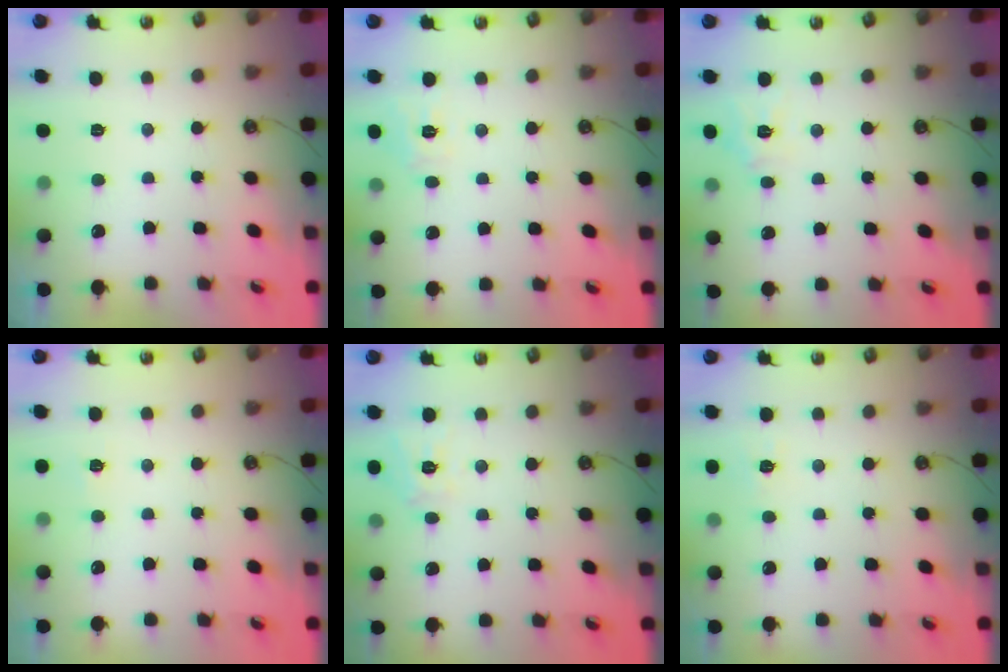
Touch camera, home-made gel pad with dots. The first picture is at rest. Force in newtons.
{"total": 5.8, "press": 5.8, "slide": 0.5}
{"total": 6.3, "press": 6.2, "slide": 0.5}
{"total": 3.4, "press": 3.4, "slide": 0.4}
{"total": 9.5, "press": 9.4, "slide": 0.9}
{"total": 5.5, "press": 5.5, "slide": 0.6}